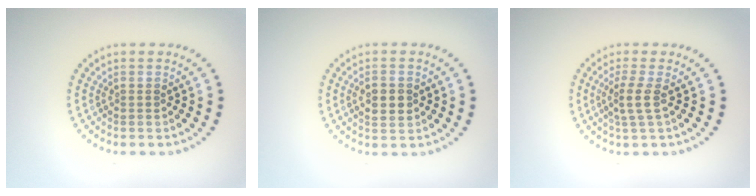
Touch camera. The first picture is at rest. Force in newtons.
{"total": 2.4, "press": 2.4, "slide": 0.1}
{"total": 2.0, "press": 1.5, "slide": 1.2}